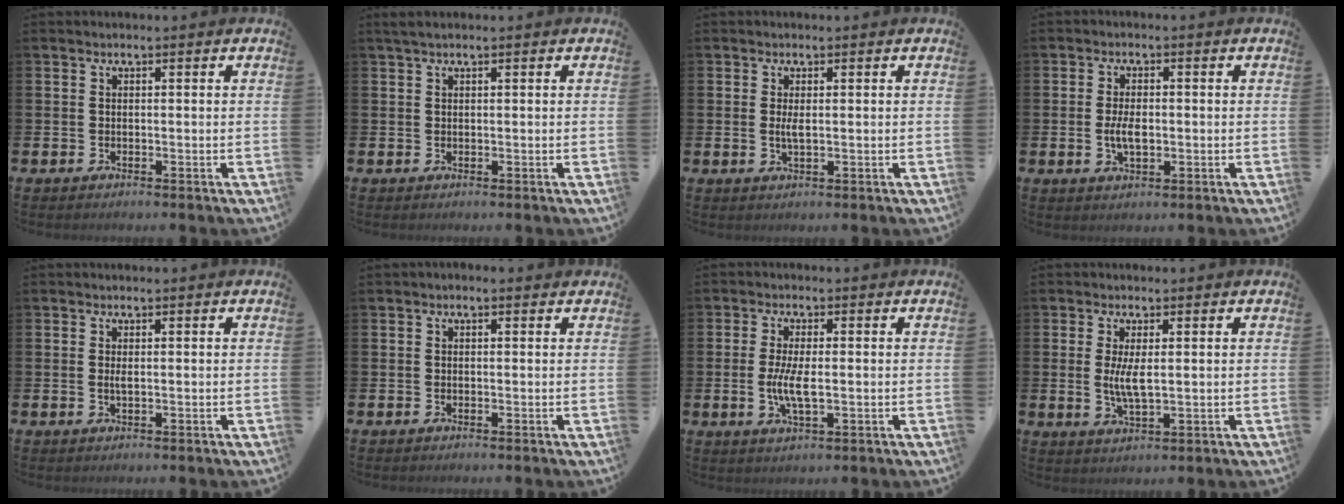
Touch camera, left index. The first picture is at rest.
{"total": 1.1, "force": [0.9, 0.1, 0.7], "torque": [-0.016, 0.004, 0.015]}
{"total": 1.7, "force": [0.3, 0.4, 1.6], "torque": [-0.023, -0.003, 0.002]}
{"total": 3.8, "force": [-0.3, 1.9, 3.2], "torque": [-0.046, -0.001, -0.008]}
{"total": 0.9, "force": [0.2, 0.2, 0.9], "torque": [-0.010, -0.001, 0.001]}
{"total": 0.0}
{"total": 4.5, "force": [-0.3, 1.5, 4.2], "torque": [-0.075, -0.002, -0.009]}
{"total": 4.1, "force": [0.7, 1.3, 3.8], "torque": [-0.068, 0.002, 0.010]}